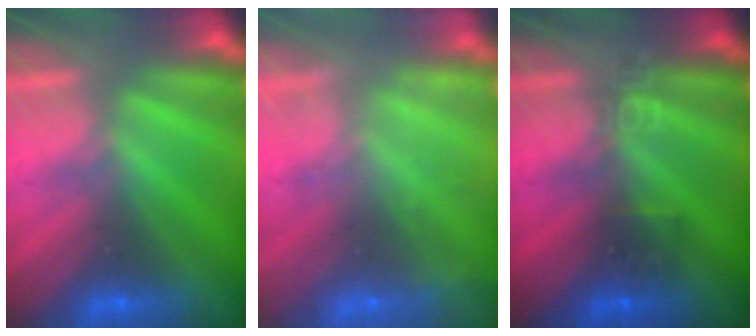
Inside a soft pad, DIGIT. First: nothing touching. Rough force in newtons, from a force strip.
{"total": 2.4}
{"total": 3.5}